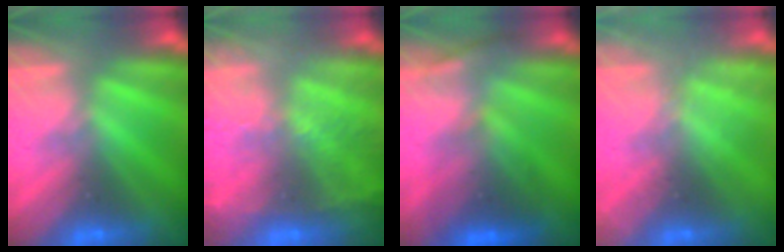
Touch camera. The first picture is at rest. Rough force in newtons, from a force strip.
{"total": 6.9}
{"total": 2.7}
{"total": 2.2}